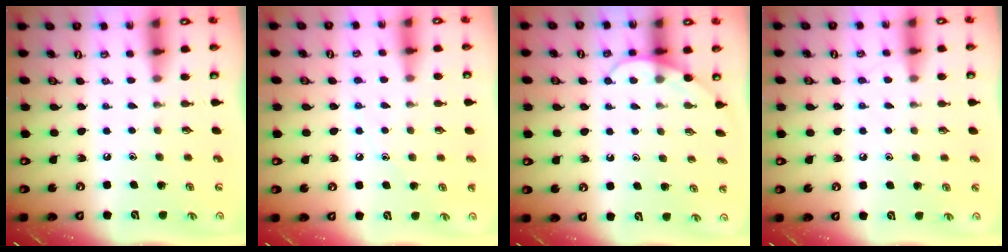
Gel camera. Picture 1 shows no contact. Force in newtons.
{"total": 5.7, "press": 5.6, "slide": 0.6}
{"total": 4.4, "press": 4.4, "slide": 0.4}
{"total": 6.1, "press": 6.1, "slide": 0.7}